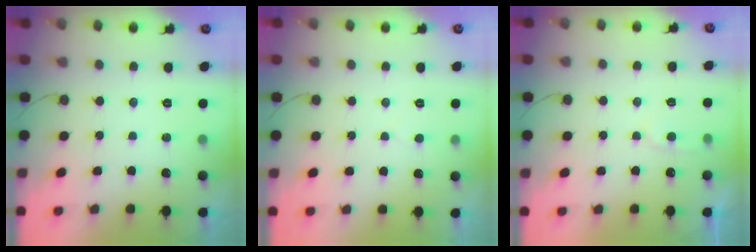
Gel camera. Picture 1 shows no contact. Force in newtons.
{"total": 2.1, "press": 2.1, "slide": 0.1}
{"total": 4.2, "press": 4.2, "slide": 0.4}